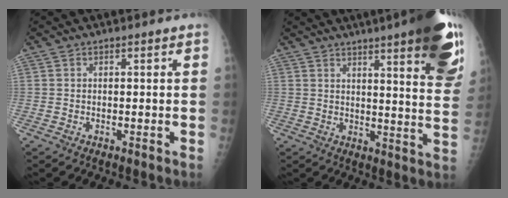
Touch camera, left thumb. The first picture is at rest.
{"total": 21.1, "force": [12.5, 3.8, 16.6], "torque": [-0.197, -0.050, 0.151]}